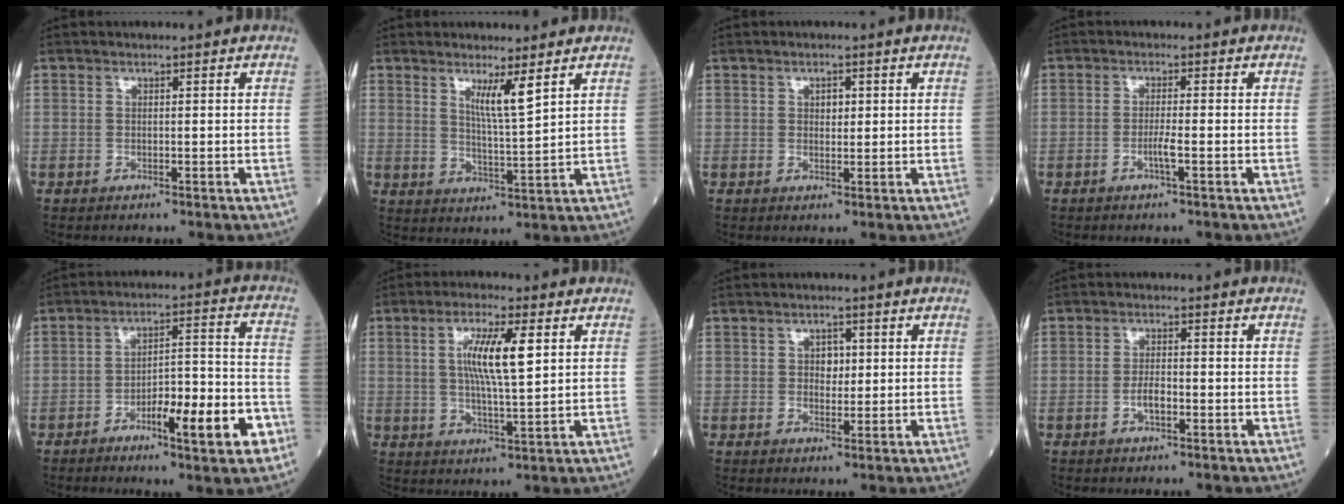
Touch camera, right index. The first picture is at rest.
{"total": 4.8, "force": [2.8, -0.5, 3.8], "torque": [-0.068, -0.018, 0.051]}
{"total": 1.5, "force": [0.5, 1.0, 1.0], "torque": [-0.009, 0.000, 0.006]}
{"total": 2.0, "force": [-0.9, -0.2, 1.8], "torque": [-0.039, -0.001, -0.017]}
{"total": 11.9, "force": [-5.6, 2.2, 10.3], "torque": [-0.153, 0.022, -0.079]}
{"total": 8.4, "force": [2.2, 1.0, 8.0], "torque": [-0.150, 0.004, 0.040]}
{"total": 2.5, "force": [0.5, 1.8, 1.8], "torque": [-0.022, 0.001, 0.008]}
{"total": 2.5, "force": [-0.9, 0.8, 2.2], "torque": [-0.041, 0.003, -0.016]}